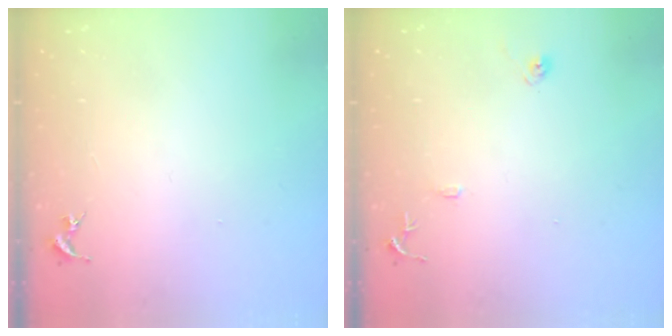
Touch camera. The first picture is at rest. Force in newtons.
{"total": 9.1, "press": 9.1, "slide": 0.8}